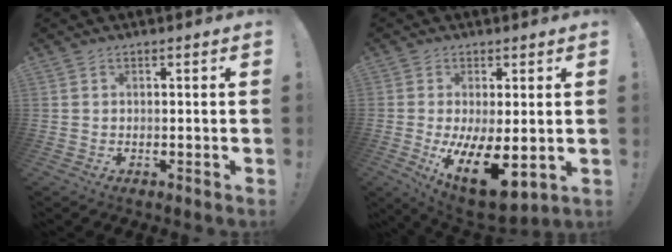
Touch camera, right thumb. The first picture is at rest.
{"total": 12.9, "force": [-1.3, 5.3, 11.7], "torque": [-0.162, -0.018, -0.007]}